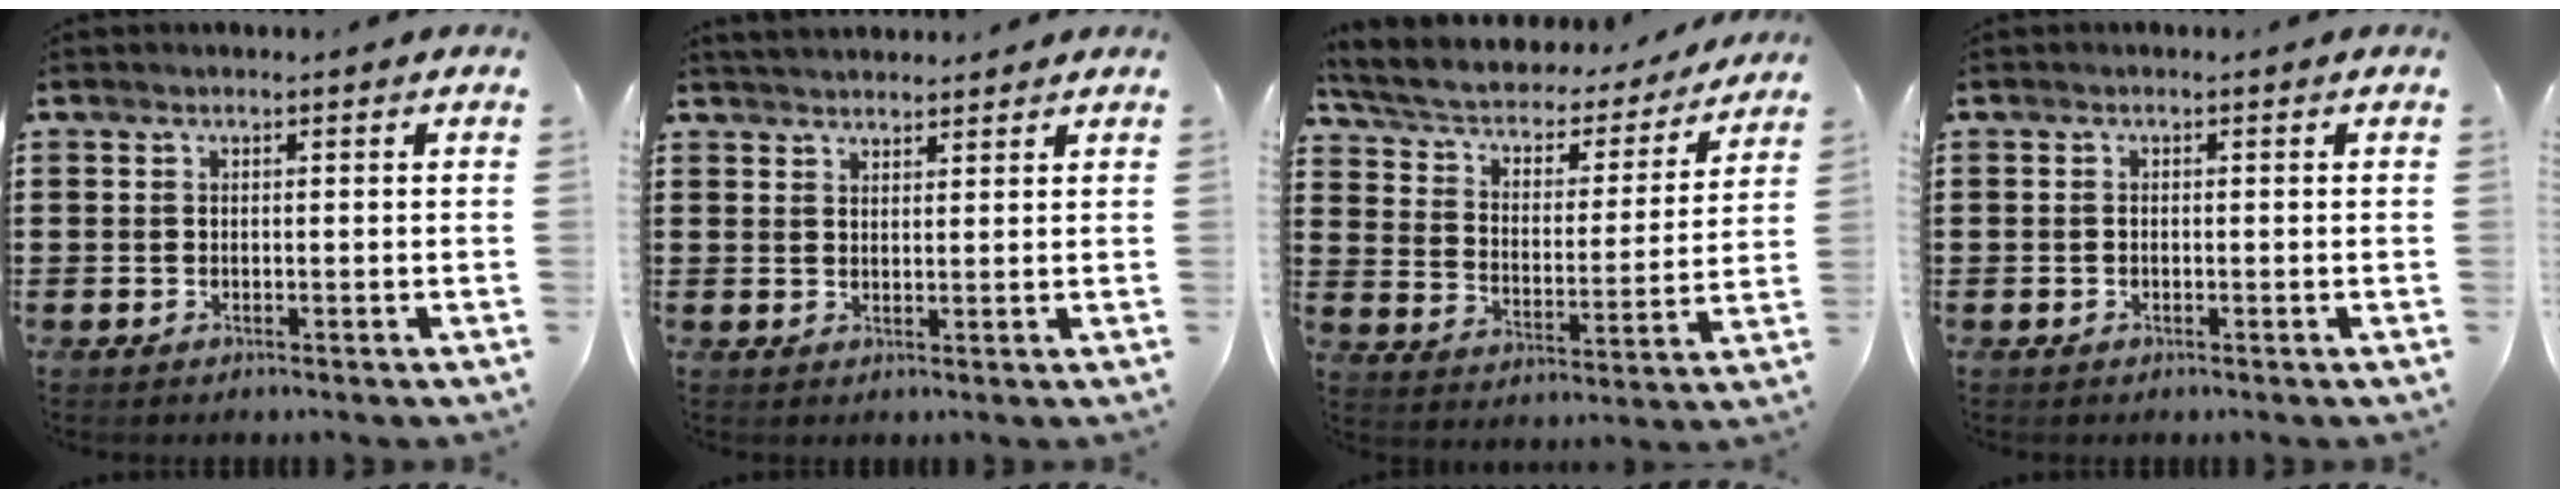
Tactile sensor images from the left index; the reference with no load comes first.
{"total": 2.3, "force": [2.3, 0.2, 0.0], "torque": [-0.006, -0.001, 0.045]}
{"total": 4.3, "force": [3.3, 1.9, 1.9], "torque": [-0.057, -0.026, 0.050]}
{"total": 0.6, "force": [-0.2, 0.4, 0.4], "torque": [-0.010, -0.001, -0.004]}